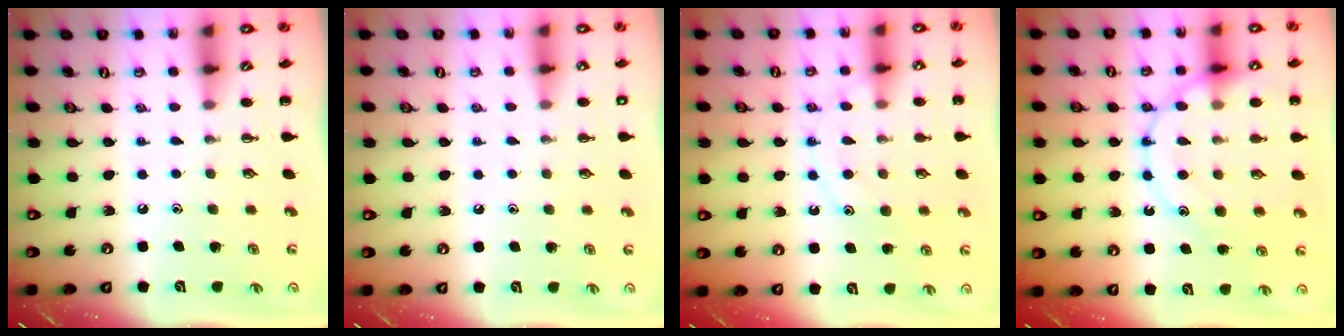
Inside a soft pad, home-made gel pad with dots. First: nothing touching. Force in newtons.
{"total": 1.4, "press": 1.4, "slide": 0.1}
{"total": 11.9, "press": 11.9, "slide": 0.9}
{"total": 17.3, "press": 17.2, "slide": 1.9}